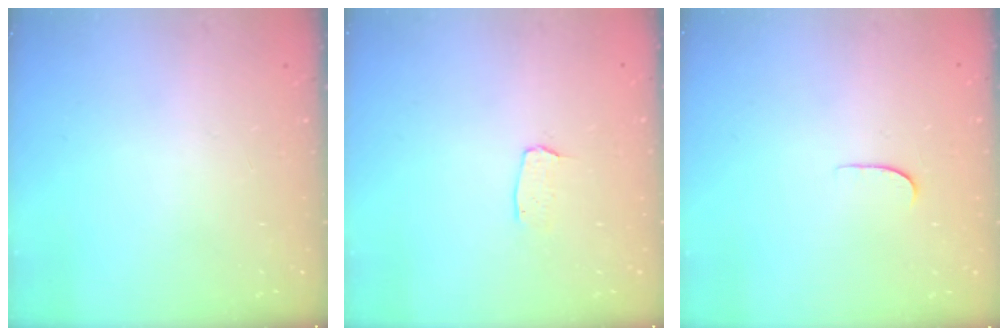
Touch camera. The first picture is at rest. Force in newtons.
{"total": 2.9, "press": 2.9, "slide": 0.2}
{"total": 4.3, "press": 4.3, "slide": 0.2}